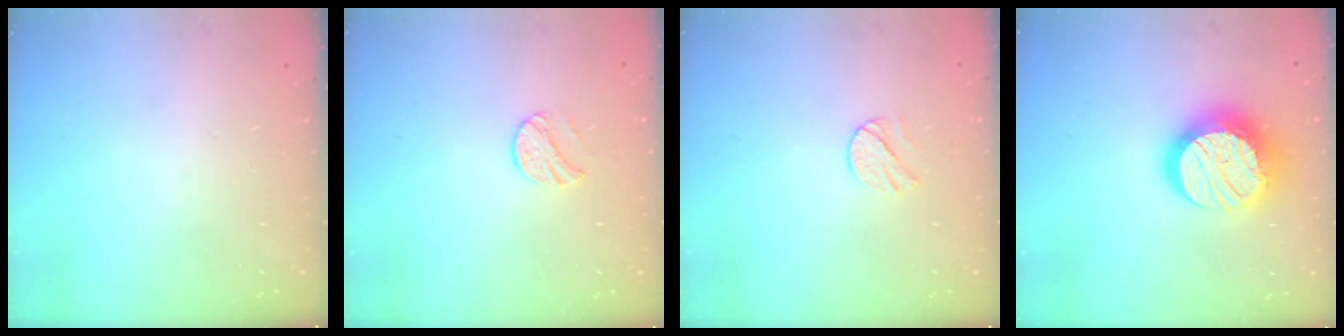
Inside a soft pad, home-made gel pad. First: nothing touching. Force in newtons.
{"total": 8.6, "press": 8.5, "slide": 0.6}
{"total": 5.7, "press": 5.6, "slide": 0.6}
{"total": 17.8, "press": 17.8, "slide": 1.2}